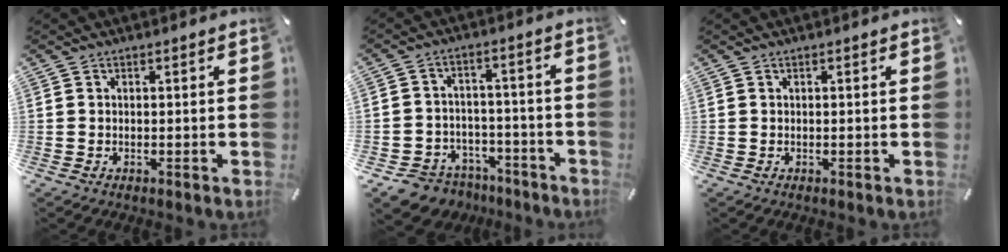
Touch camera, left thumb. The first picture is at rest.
{"total": 7.4, "force": [-4.9, 5.3, 1.4], "torque": [-0.028, 0.029, -0.088]}
{"total": 0.0}